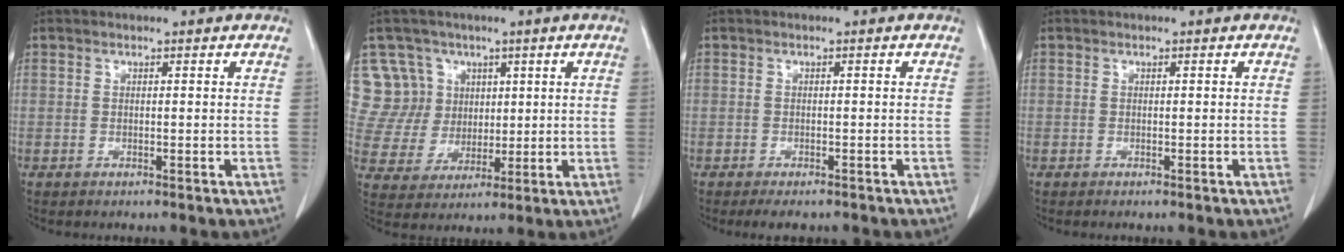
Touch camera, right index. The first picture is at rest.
{"total": 9.8, "force": [4.4, 8.8, 0.2], "torque": [-0.009, 0.029, 0.095]}
{"total": 3.5, "force": [-2.9, 1.2, 1.5], "torque": [-0.014, -0.004, -0.035]}
{"total": 0.0}